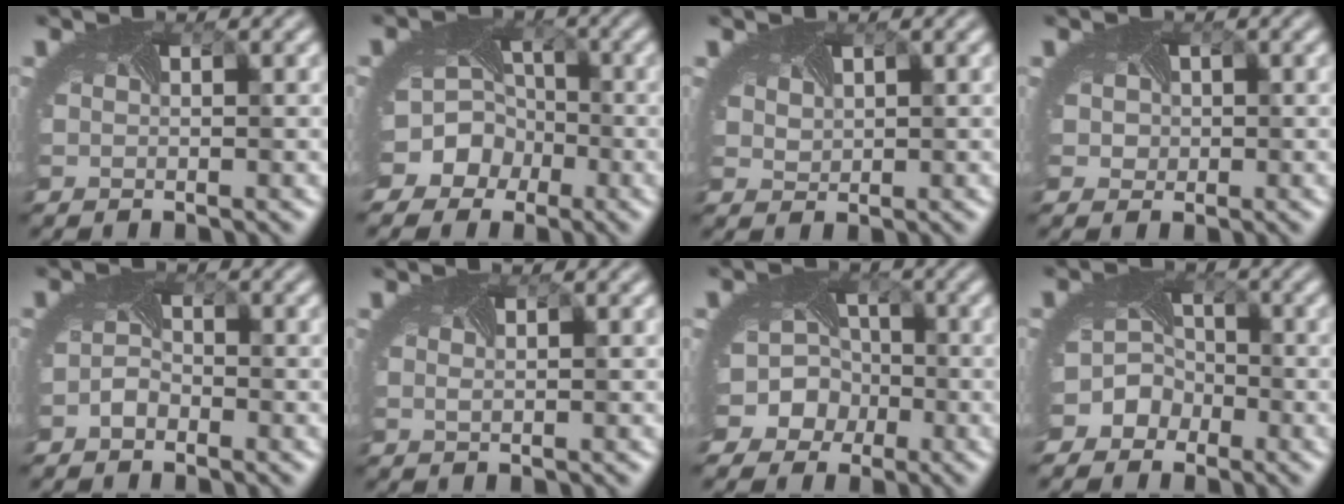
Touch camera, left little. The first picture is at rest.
{"total": 9.4, "force": [-3.9, 8.1, 2.5], "torque": [-0.048, -0.006, -0.085]}
{"total": 1.0, "force": [0.8, 0.7, 0.1], "torque": [-0.009, 0.002, 0.019]}
{"total": 2.0, "force": [0.5, 1.8, 0.6], "torque": [-0.014, 0.009, 0.000]}
{"total": 1.4, "force": [-1.2, 0.7, 0.2], "torque": [-0.011, 0.001, -0.026]}
{"total": 0.6, "force": [0.5, 0.2, 0.3], "torque": [-0.001, -0.002, -0.004]}
{"total": 8.6, "force": [-2.9, 7.6, 2.6], "torque": [-0.045, 0.005, -0.075]}
{"total": 4.4, "force": [-2.6, 3.5, 0.5], "torque": [0.020, 0.004, -0.052]}